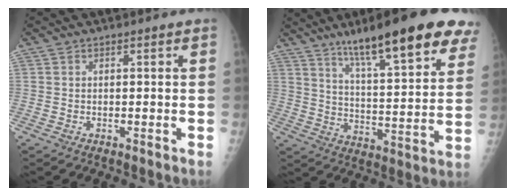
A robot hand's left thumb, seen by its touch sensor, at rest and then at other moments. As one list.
[{"total": 23.0, "force": [14.9, 4.2, 17.0], "torque": [-0.226, -0.048, 0.225]}]